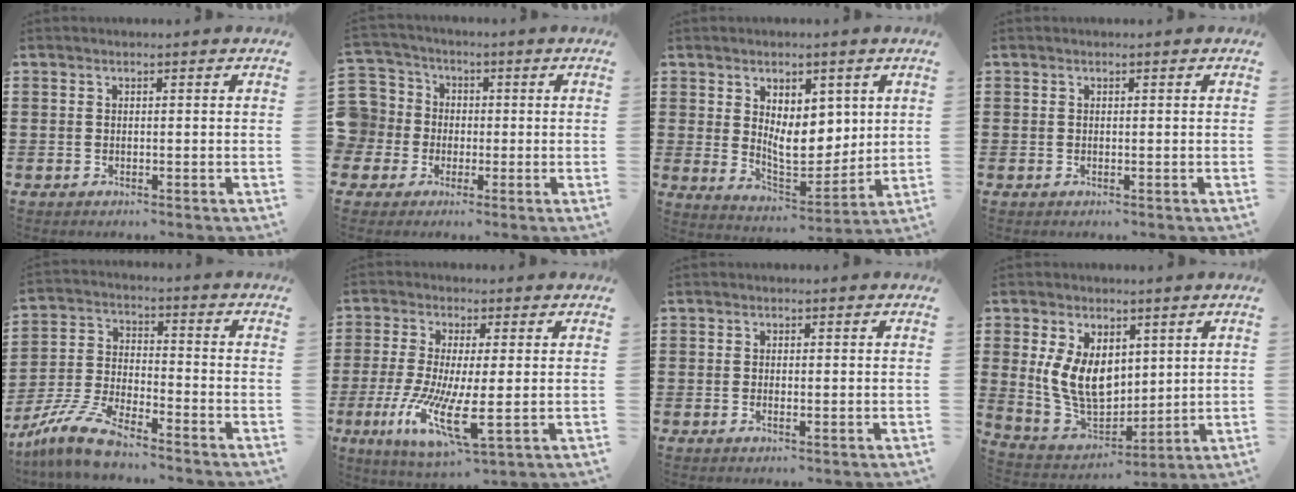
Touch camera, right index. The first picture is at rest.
{"total": 6.9, "force": [-0.7, 6.8, 0.6], "torque": [-0.070, 0.000, -0.021]}
{"total": 7.9, "force": [2.6, 5.1, 5.5], "torque": [-0.085, -0.009, 0.046]}
{"total": 0.0}
{"total": 8.9, "force": [-7.7, 1.3, 4.3], "torque": [-0.108, 0.002, -0.155]}
{"total": 9.8, "force": [-2.3, 2.2, 9.3], "torque": [-0.192, -0.017, -0.038]}
{"total": 0.7, "force": [-0.1, 0.2, 0.7], "torque": [-0.012, -0.002, -0.001]}
{"total": 9.5, "force": [2.2, 6.5, 6.5], "torque": [-0.165, 0.004, 0.042]}